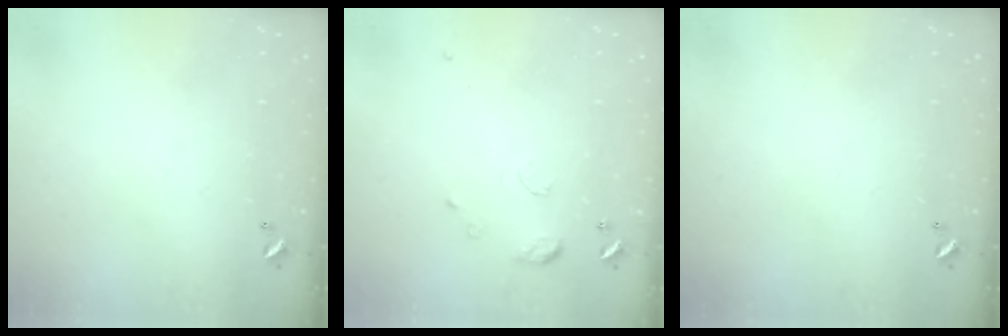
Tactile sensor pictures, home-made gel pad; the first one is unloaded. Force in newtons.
{"total": 7.9, "press": 7.8, "slide": 0.8}
{"total": 0.0}